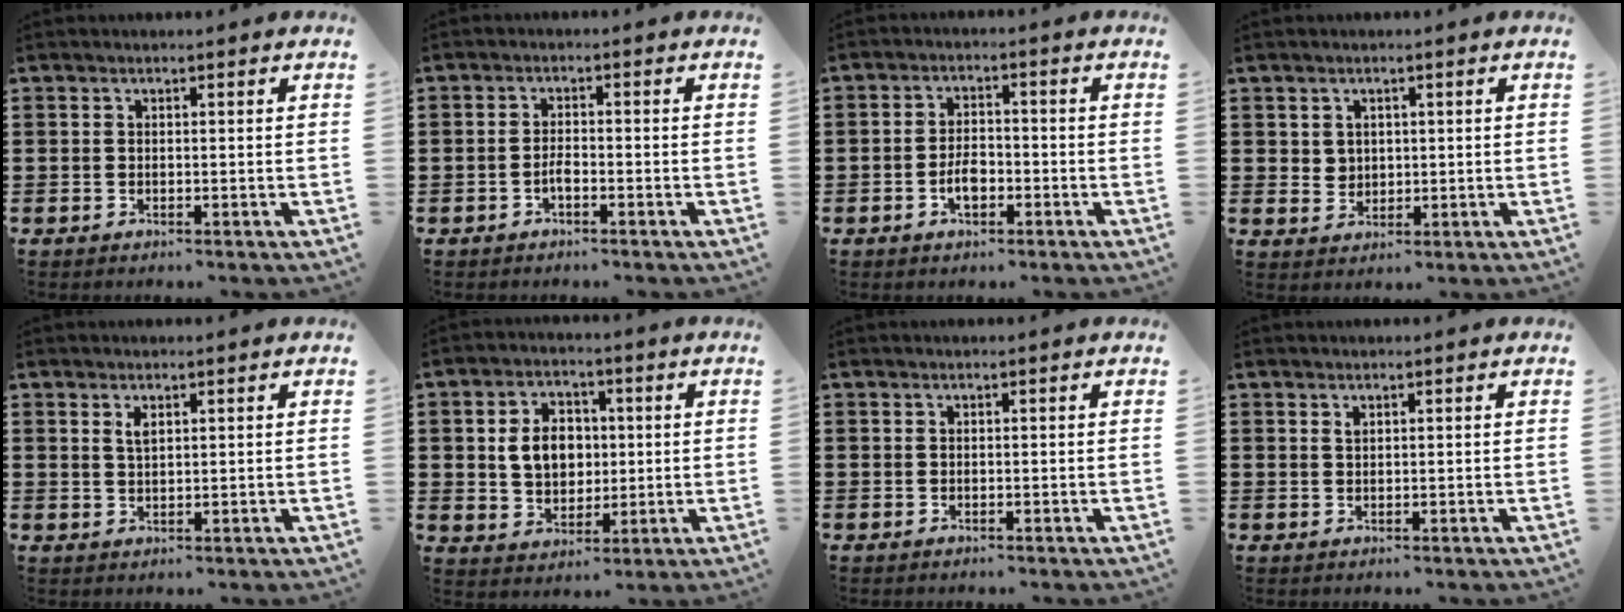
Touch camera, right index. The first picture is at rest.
{"total": 1.7, "force": [-1.0, 0.5, 1.3], "torque": [-0.027, -0.001, -0.018]}
{"total": 3.7, "force": [-1.5, 1.8, 2.9], "torque": [-0.059, 0.000, -0.028]}
{"total": 2.4, "force": [1.2, 2.0, 0.4], "torque": [-0.016, 0.011, 0.021]}
{"total": 1.7, "force": [0.9, 0.7, 1.2], "torque": [-0.028, 0.002, 0.016]}
{"total": 7.0, "force": [0.7, 5.5, 4.3], "torque": [-0.091, 0.010, 0.006]}
{"total": 0.0}
{"total": 0.7, "force": [0.4, 0.4, 0.4], "torque": [-0.009, 0.002, 0.008]}